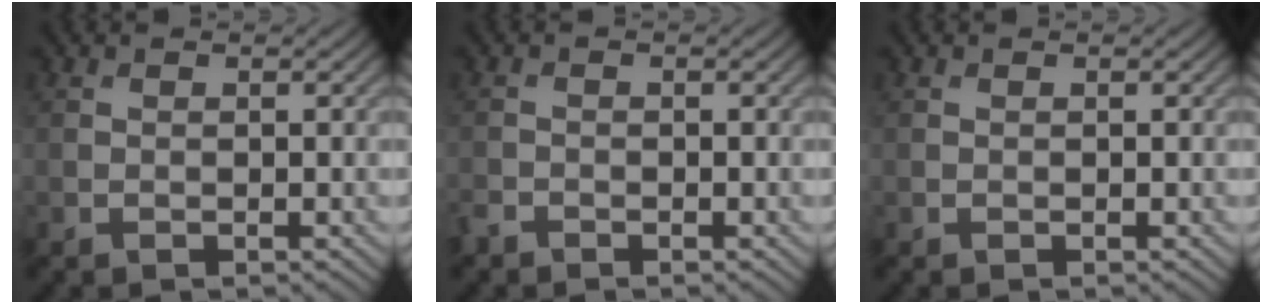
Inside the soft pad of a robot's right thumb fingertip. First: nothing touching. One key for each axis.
{"total": 1.1, "fx": -1.0, "fy": 0.4, "fz": 0.2, "tx": -0.007, "ty": -0.001, "tz": -0.025}
{"total": 0.0}